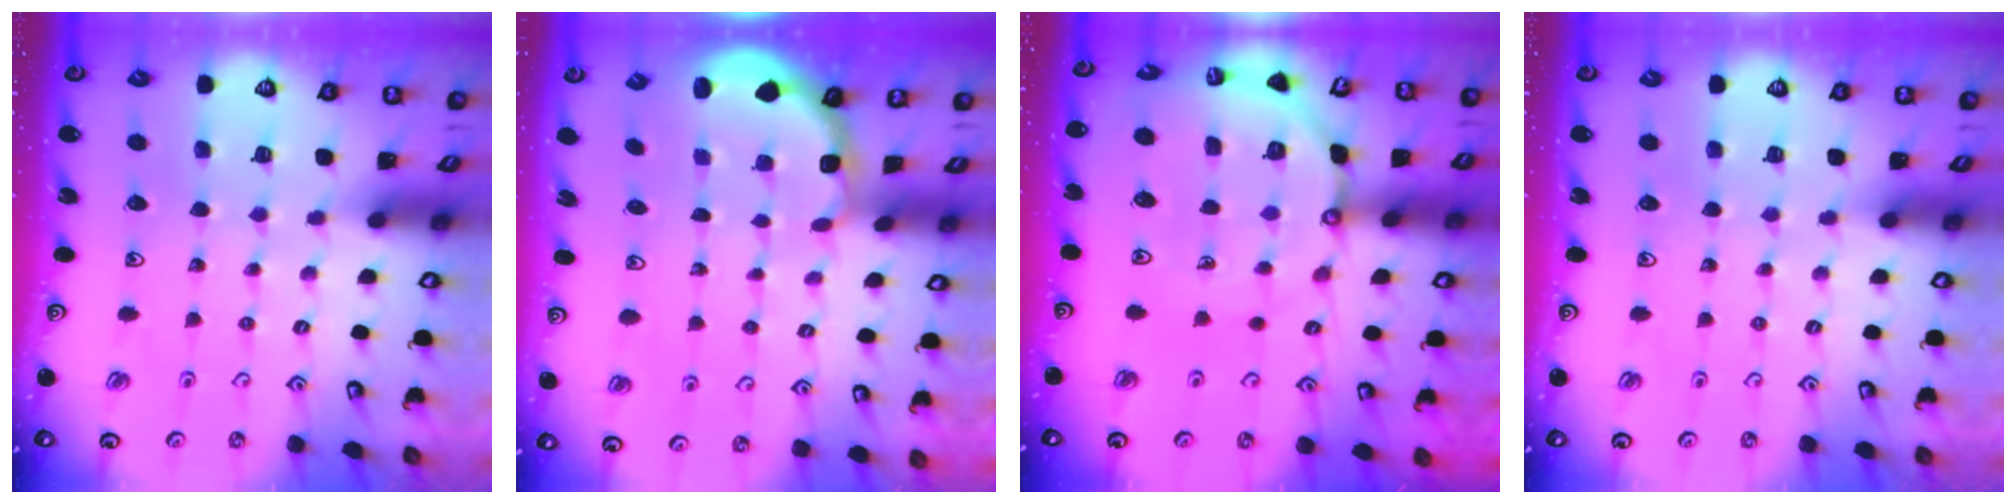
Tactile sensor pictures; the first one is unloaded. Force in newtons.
{"total": 1.9, "press": 1.7, "slide": 0.8}
{"total": 13.1, "press": 13.0, "slide": 1.5}
{"total": 0.0}